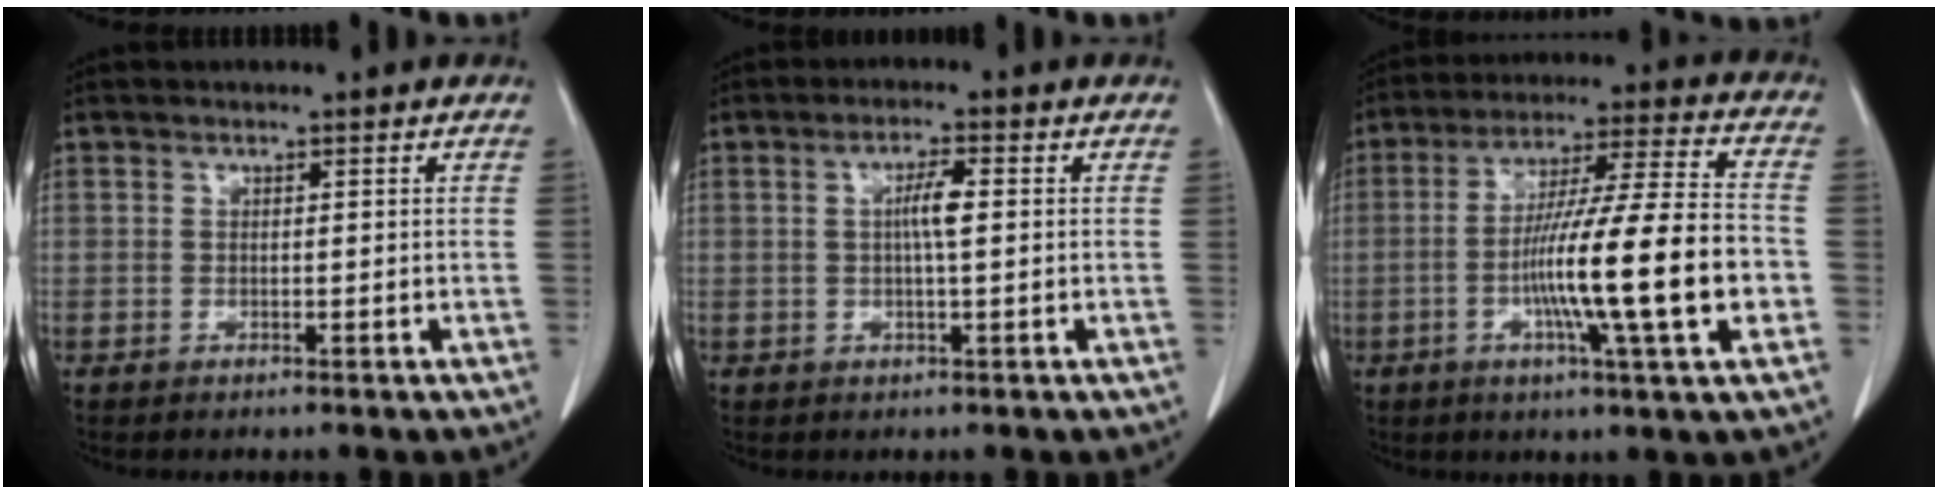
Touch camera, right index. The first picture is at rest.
{"total": 3.5, "force": [0.3, 0.2, 3.5], "torque": [-0.066, 0.001, 0.004]}
{"total": 18.0, "force": [-4.0, 0.1, 17.5], "torque": [-0.295, -0.002, -0.071]}